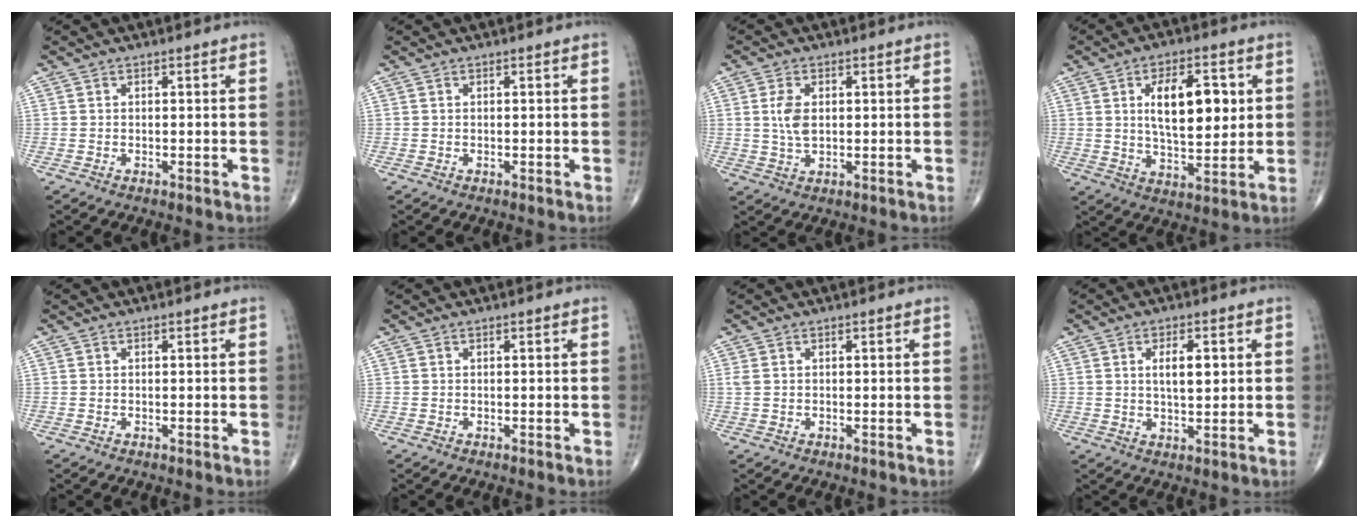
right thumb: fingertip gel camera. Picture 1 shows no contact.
{"total": 0.0}
{"total": 4.6, "force": [0.7, 2.6, 3.8], "torque": [-0.078, -0.005, 0.016]}
{"total": 13.7, "force": [3.0, 6.6, 11.6], "torque": [-0.160, -0.014, 0.052]}
{"total": 0.0}
{"total": 0.0}
{"total": 1.2, "force": [0.3, 0.8, 0.9], "torque": [-0.029, 0.007, 0.010]}
{"total": 5.5, "force": [1.3, 2.3, 4.8], "torque": [-0.072, -0.007, 0.021]}